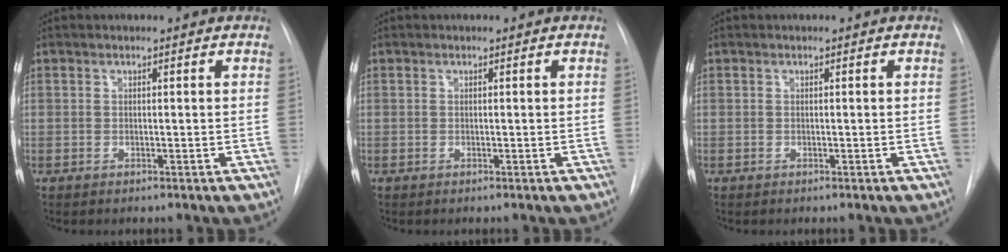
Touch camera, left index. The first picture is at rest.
{"total": 0.0}
{"total": 0.0}